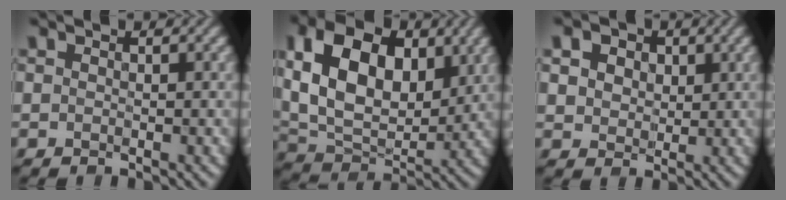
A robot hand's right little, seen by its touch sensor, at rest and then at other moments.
{"total": 12.0, "force": [3.2, 7.7, 8.7], "torque": [-0.172, 0.010, 0.054]}
{"total": 7.2, "force": [3.3, 5.3, 3.7], "torque": [-0.092, 0.016, 0.045]}